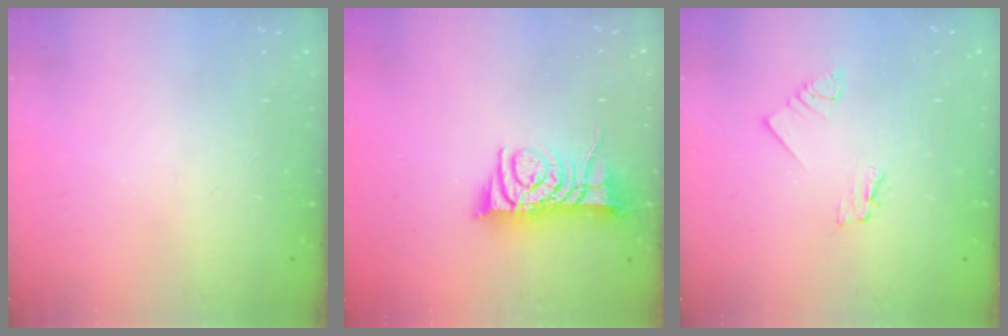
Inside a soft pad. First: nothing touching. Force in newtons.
{"total": 10.4, "press": 10.4, "slide": 0.8}
{"total": 1.7, "press": 1.7, "slide": 0.3}